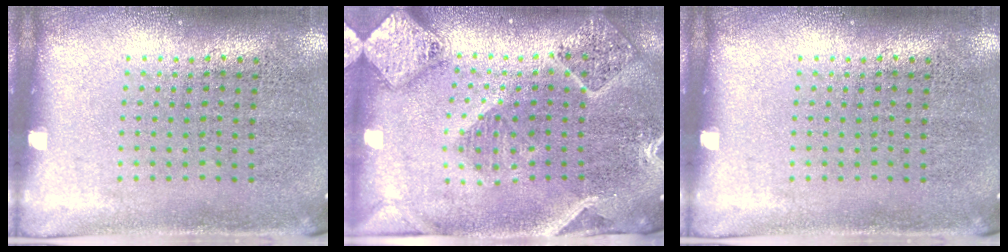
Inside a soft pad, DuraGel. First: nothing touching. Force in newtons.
{"total": 2.7, "press": 2.4, "slide": 1.2}
{"total": 0.0}